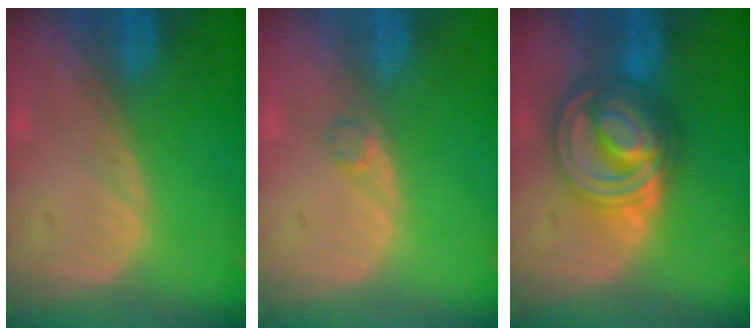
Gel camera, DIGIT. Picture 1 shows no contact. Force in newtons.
{"total": 1.2, "press": 1.2, "slide": 0.1}
{"total": 9.0, "press": 9.0, "slide": 0.6}